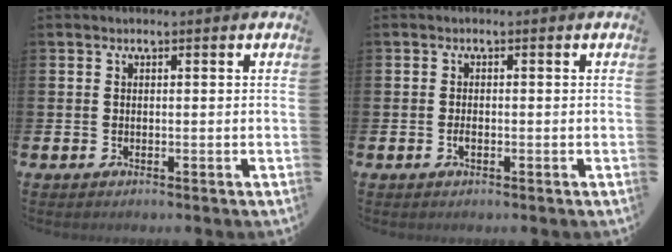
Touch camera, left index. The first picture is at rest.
{"total": 1.0, "force": [-0.4, 0.4, 0.8], "torque": [-0.019, 0.000, -0.007]}